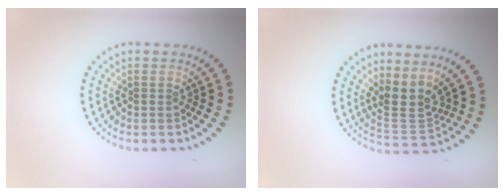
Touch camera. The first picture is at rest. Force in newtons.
{"total": 3.3, "press": 2.7, "slide": 1.9}